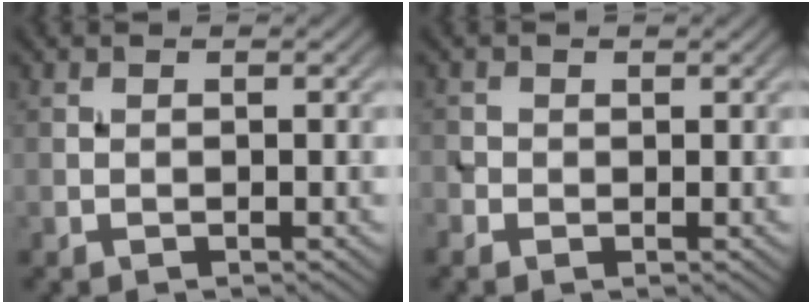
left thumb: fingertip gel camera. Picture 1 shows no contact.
{"total": 1.1, "force": [-0.1, 1.0, 0.3], "torque": [-0.008, -0.001, -0.007]}